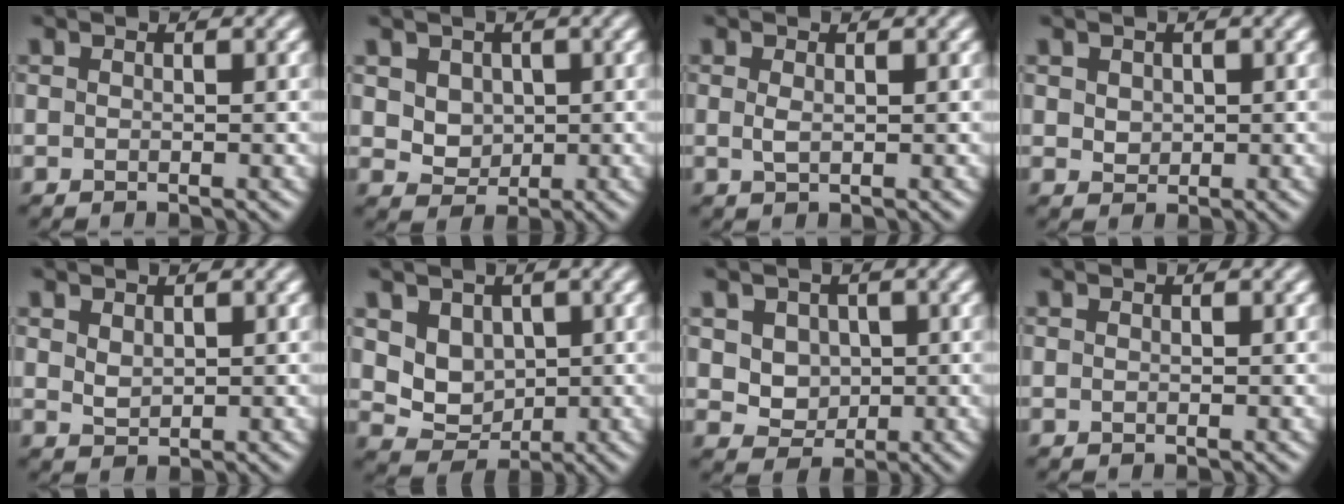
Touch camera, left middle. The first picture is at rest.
{"total": 3.7, "force": [1.4, 2.9, 1.8], "torque": [-0.040, 0.005, 0.032]}
{"total": 0.9, "force": [0.2, 0.3, 0.9], "torque": [-0.020, 0.000, 0.003]}
{"total": 1.4, "force": [0.5, 1.2, 0.6], "torque": [-0.011, 0.000, 0.010]}
{"total": 1.3, "force": [0.8, 0.7, 0.7], "torque": [-0.016, -0.002, 0.022]}
{"total": 3.9, "force": [1.4, 3.2, 1.8], "torque": [-0.042, -0.015, 0.041]}
{"total": 4.0, "force": [1.3, 3.3, 1.9], "torque": [-0.042, 0.000, 0.032]}
{"total": 0.0}